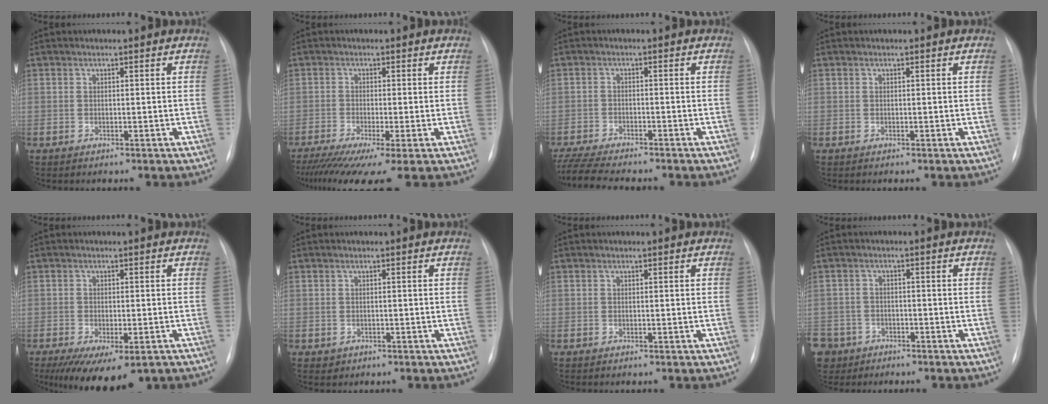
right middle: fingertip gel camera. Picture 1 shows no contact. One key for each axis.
{"total": 10.1, "fx": -7.1, "fy": 0.6, "fz": 7.1, "tx": -0.107, "ty": -0.023, "tz": -0.116}
{"total": 11.0, "fx": -9.8, "fy": 1.4, "fz": 5.0, "tx": -0.084, "ty": -0.017, "tz": -0.153}
{"total": 0.0}
{"total": 10.0, "fx": -6.2, "fy": 4.0, "fz": 6.8, "tx": -0.107, "ty": -0.017, "tz": -0.090}
{"total": 0.9, "fx": -0.4, "fy": 0.8, "fz": 0.1, "tx": -0.002, "ty": 0.002, "tz": -0.002}
{"total": 0.0}
{"total": 10.2, "fx": -6.0, "fy": 7.9, "fz": 2.4, "tx": -0.089, "ty": -0.002, "tz": -0.102}